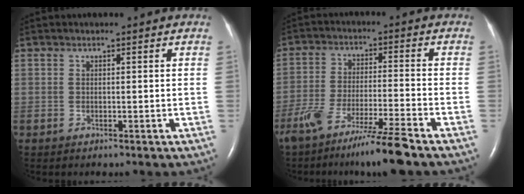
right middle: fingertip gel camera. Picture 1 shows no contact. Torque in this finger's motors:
{"motor_torque": [1.22, -0.91, 0.22, 0.10]}